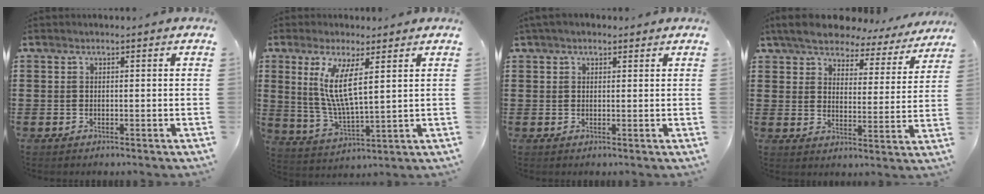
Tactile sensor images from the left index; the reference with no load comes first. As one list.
[{"total": 9.1, "force": [3.8, 1.9, 8.0], "torque": [-0.171, -0.008, 0.066]}, {"total": 1.6, "force": [1.2, 0.8, 0.8], "torque": [-0.019, 0.007, 0.022]}, {"total": 6.2, "force": [5.8, 1.3, 1.5], "torque": [-0.061, -0.030, 0.102]}]